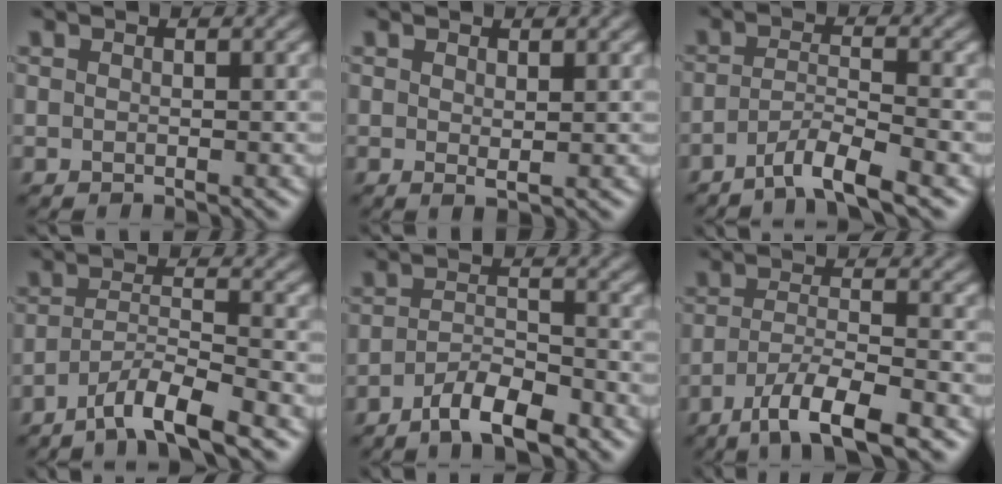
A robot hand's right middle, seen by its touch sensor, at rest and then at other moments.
{"total": 0.8, "force": [0.4, 0.1, 0.7], "torque": [-0.012, -0.004, 0.007]}
{"total": 4.3, "force": [-3.0, 0.6, 3.0], "torque": [-0.050, 0.001, -0.062]}
{"total": 5.7, "force": [-4.2, 0.9, 3.8], "torque": [-0.059, 0.002, -0.080]}
{"total": 4.6, "force": [-3.2, 1.3, 3.0], "torque": [-0.053, -0.002, -0.058]}
{"total": 6.6, "force": [-4.5, 1.5, 4.7], "torque": [-0.080, -0.003, -0.080]}